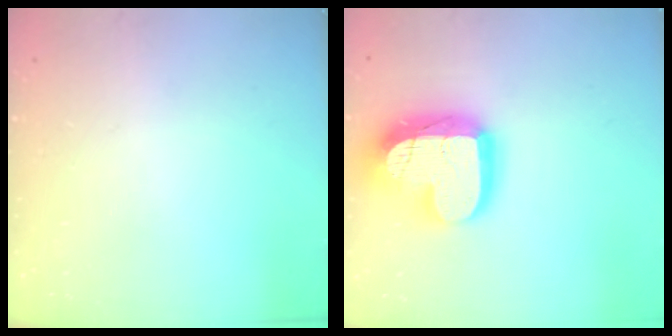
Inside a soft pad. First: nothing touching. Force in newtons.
{"total": 21.7, "press": 21.6, "slide": 1.9}